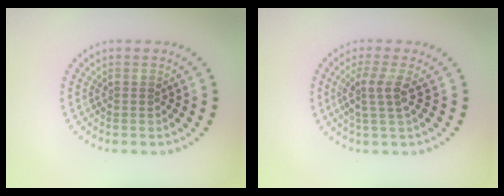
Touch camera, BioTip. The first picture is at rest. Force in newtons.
{"total": 2.5, "press": 2.0, "slide": 1.6}